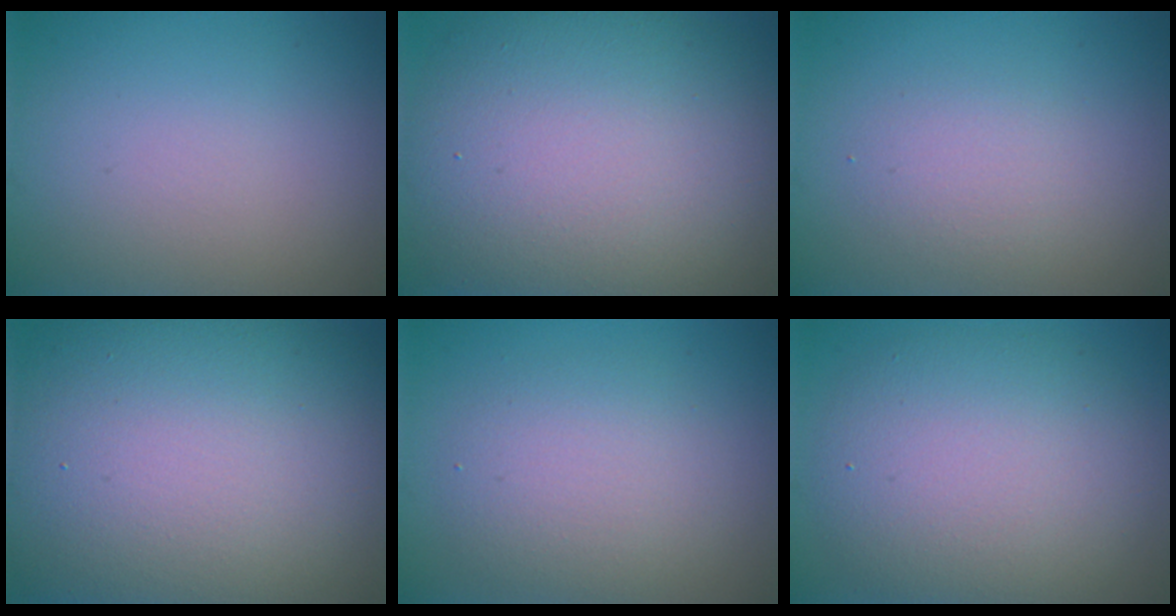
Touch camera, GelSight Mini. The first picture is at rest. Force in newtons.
{"total": 12.9, "press": 12.8, "slide": 1.4}
{"total": 1.9, "press": 1.9, "slide": 0.1}
{"total": 16.9, "press": 16.9, "slide": 0.6}
{"total": 3.9, "press": 3.9, "slide": 0.0}
{"total": 7.8, "press": 7.8, "slide": 0.3}